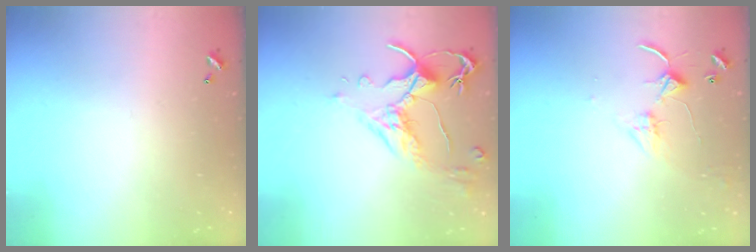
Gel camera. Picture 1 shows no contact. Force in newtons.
{"total": 2.5, "press": 2.1, "slide": 1.4}
{"total": 2.8, "press": 2.8, "slide": 0.4}